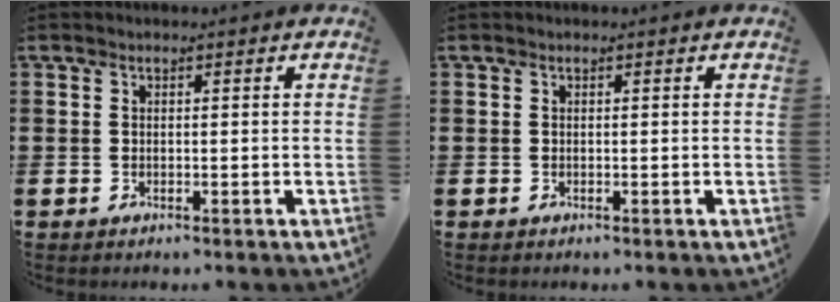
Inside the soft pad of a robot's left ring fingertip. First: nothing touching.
{"total": 0.0}